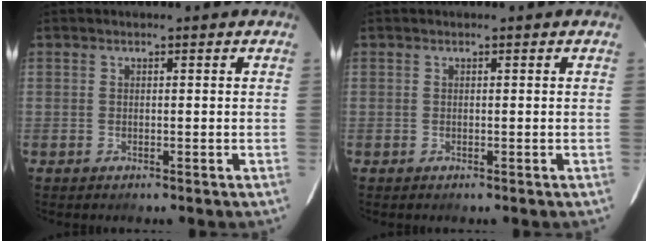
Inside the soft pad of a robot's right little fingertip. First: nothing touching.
{"total": 0.0}